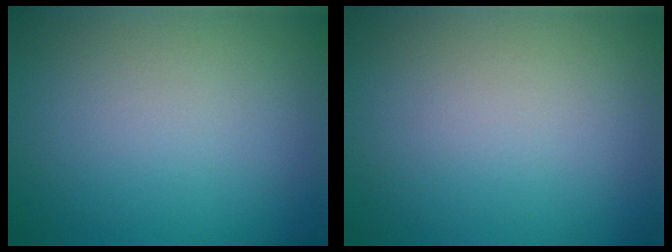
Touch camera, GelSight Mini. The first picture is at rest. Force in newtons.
{"total": 0.0}